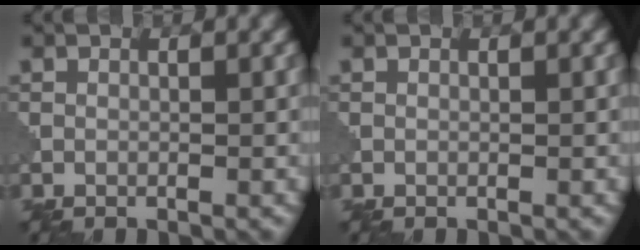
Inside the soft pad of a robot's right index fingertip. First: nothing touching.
{"total": 0.0}